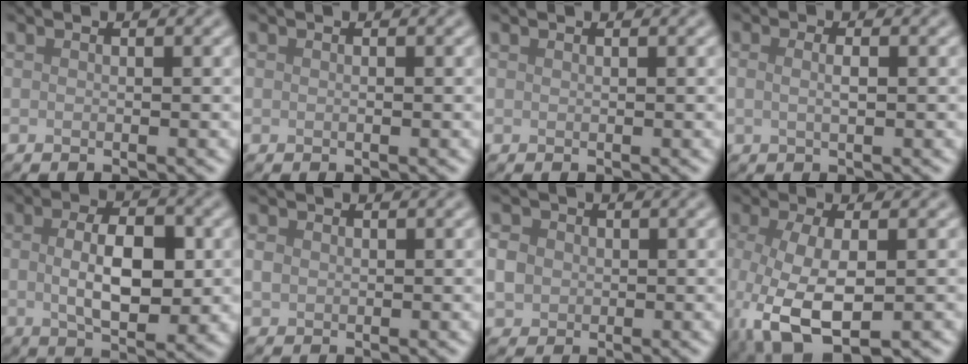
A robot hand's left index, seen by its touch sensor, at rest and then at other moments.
{"total": 0.0}
{"total": 0.0}
{"total": 1.8, "force": [0.3, 0.7, 1.7], "torque": [-0.015, -0.004, -0.006]}
{"total": 6.5, "force": [0.1, 2.9, 5.8], "torque": [-0.103, -0.001, -0.001]}
{"total": 1.1, "force": [0.1, 1.0, 0.5], "torque": [-0.008, 0.001, -0.002]}
{"total": 2.8, "force": [0.0, 2.5, 1.1], "torque": [-0.020, 0.006, -0.001]}
{"total": 8.1, "force": [-2.9, 3.4, 6.7], "torque": [-0.159, -0.019, -0.050]}